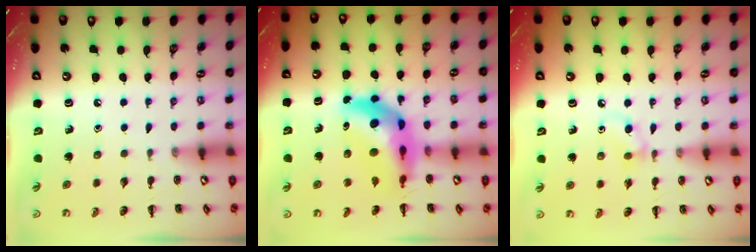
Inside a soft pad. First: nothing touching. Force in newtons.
{"total": 11.8, "press": 11.3, "slide": 3.6}
{"total": 5.0, "press": 4.7, "slide": 1.6}